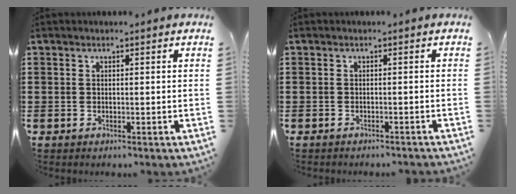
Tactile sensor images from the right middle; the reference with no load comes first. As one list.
[{"total": 0.7, "force": [-0.7, -0.1, 0.1], "torque": [-0.005, -0.003, -0.013]}]